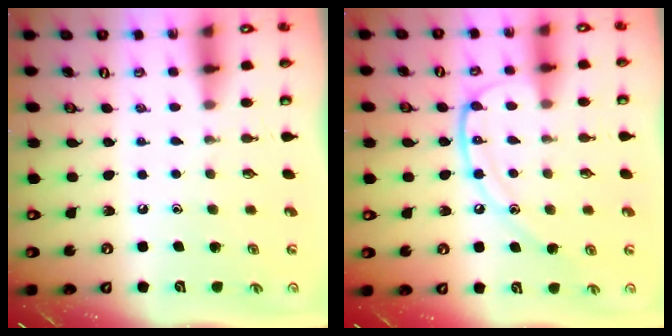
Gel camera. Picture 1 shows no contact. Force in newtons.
{"total": 13.7, "press": 13.6, "slide": 1.6}